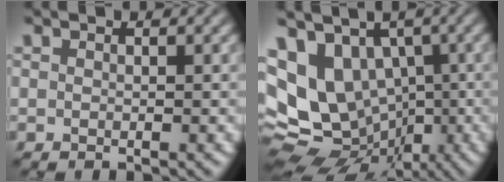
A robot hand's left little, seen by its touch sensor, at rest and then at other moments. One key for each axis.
{"total": 12.5, "fx": 1.1, "fy": 9.6, "fz": 7.9, "tx": -0.142, "ty": -0.016, "tz": 0.042}